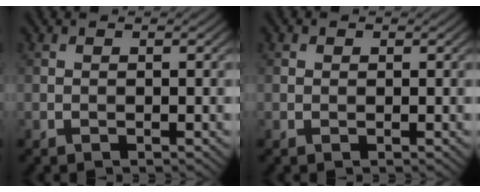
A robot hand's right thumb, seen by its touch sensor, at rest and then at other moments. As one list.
[{"total": 0.5, "force": [0.1, 0.5, 0.1], "torque": [-0.003, -0.003, 0.001]}]